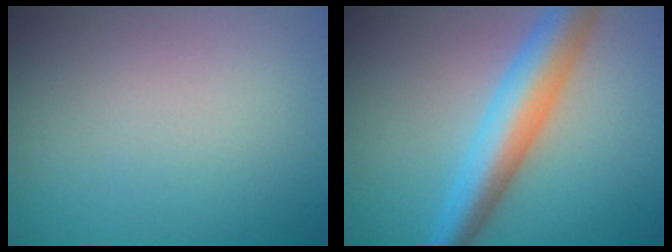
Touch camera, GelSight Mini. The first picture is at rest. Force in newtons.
{"total": 6.3, "press": 6.3, "slide": 0.2}